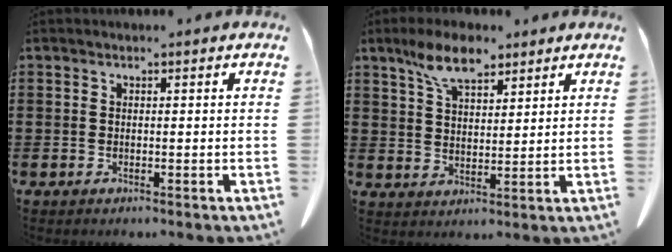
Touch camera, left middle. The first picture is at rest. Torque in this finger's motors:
{"motor_torque": [1.41, 0.72, 0.66, 0.15]}